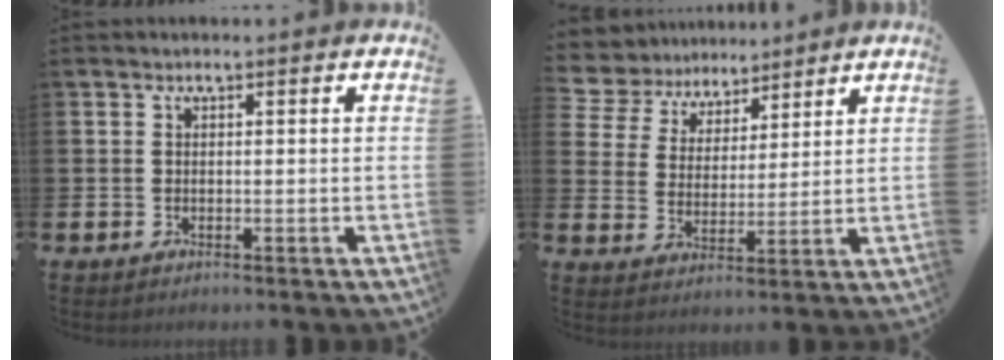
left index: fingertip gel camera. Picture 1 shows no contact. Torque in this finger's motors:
{"motor_torque": [0.46, -0.58, 0.00, -0.05]}